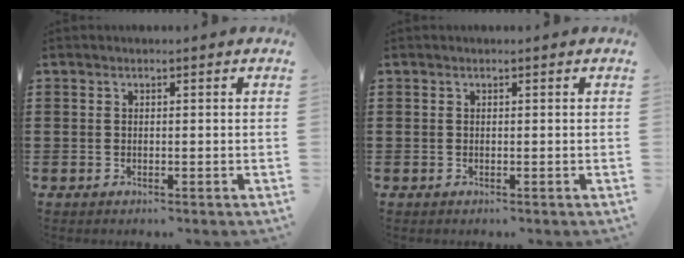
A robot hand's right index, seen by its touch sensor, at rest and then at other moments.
{"total": 0.0}